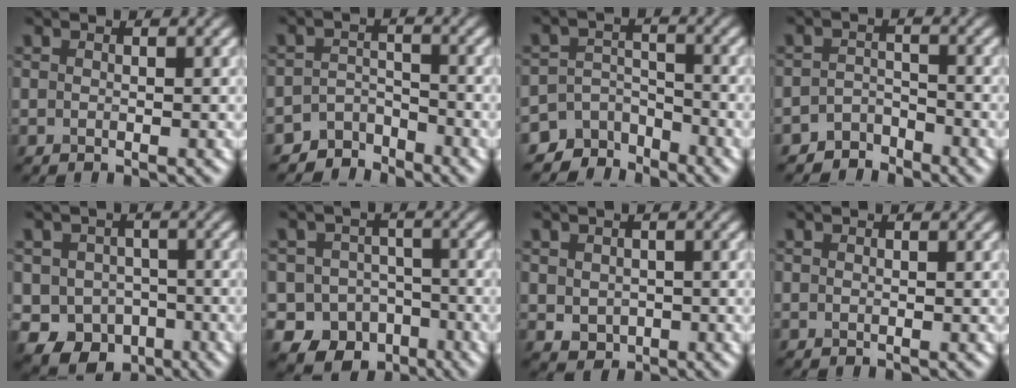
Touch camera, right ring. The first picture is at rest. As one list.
[{"total": 3.5, "force": [-3.2, 1.4, -0.1], "torque": [0.015, 0.003, -0.061]}, {"total": 5.2, "force": [-4.4, 2.8, 0.4], "torque": [0.010, -0.005, -0.070]}, {"total": 2.6, "force": [-2.4, 1.1, 0.0], "torque": [0.010, 0.007, -0.050]}, {"total": 6.6, "force": [-2.3, 5.5, 2.8], "torque": [-0.028, -0.005, -0.047]}, {"total": 9.3, "force": [-5.0, 7.4, 2.7], "torque": [-0.018, -0.025, -0.091]}, {"total": 2.1, "force": [0.1, 1.8, 1.0], "torque": [-0.022, -0.006, 0.003]}, {"total": 0.0}]